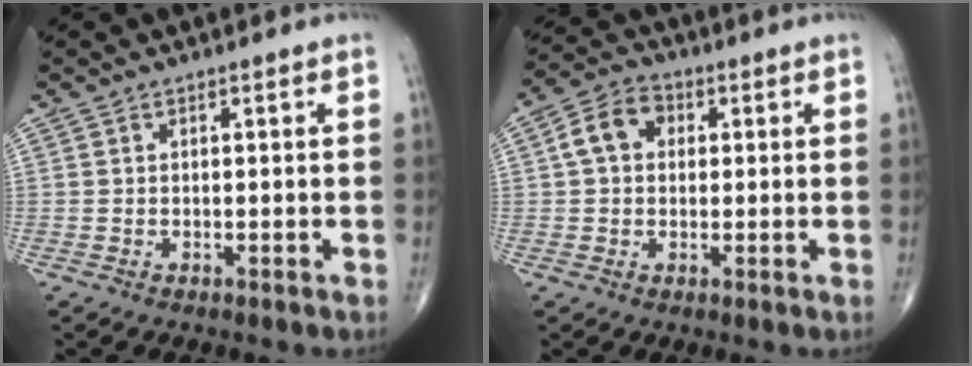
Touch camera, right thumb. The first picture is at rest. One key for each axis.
{"total": 6.9, "fx": 1.2, "fy": 5.2, "fz": 4.4, "tx": -0.071, "ty": 0.019, "tz": 0.012}